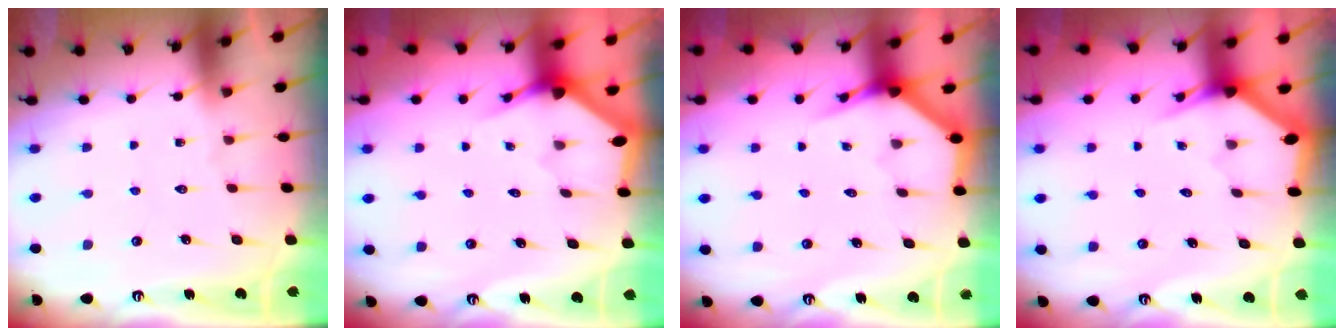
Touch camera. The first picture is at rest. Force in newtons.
{"total": 3.0, "press": 3.0, "slide": 0.2}
{"total": 3.8, "press": 3.8, "slide": 0.2}
{"total": 3.2, "press": 3.2, "slide": 0.1}